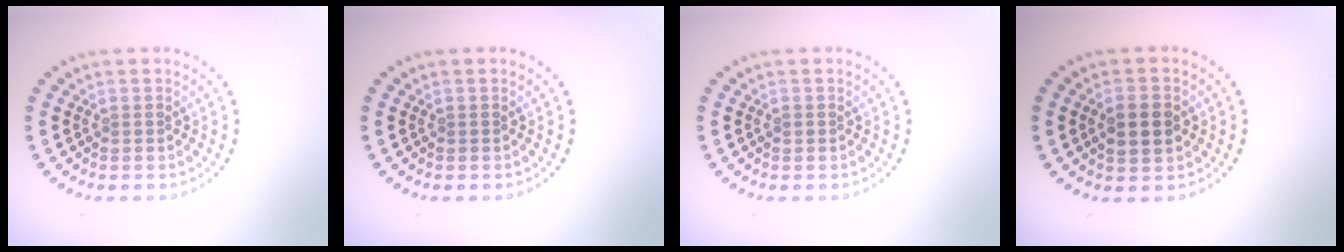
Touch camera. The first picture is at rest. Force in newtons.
{"total": 0.0}
{"total": 0.5, "press": 0.5, "slide": 0.2}
{"total": 2.9, "press": 2.9, "slide": 0.3}